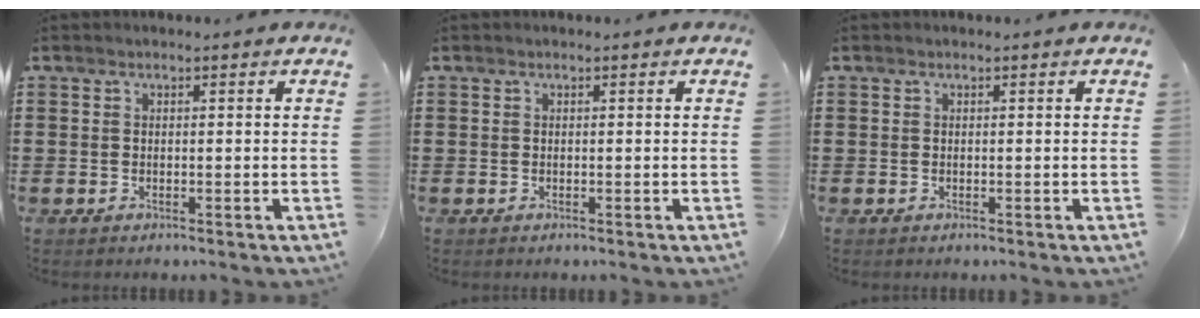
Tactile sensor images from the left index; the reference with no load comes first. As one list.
[{"total": 0.0}, {"total": 0.0}]